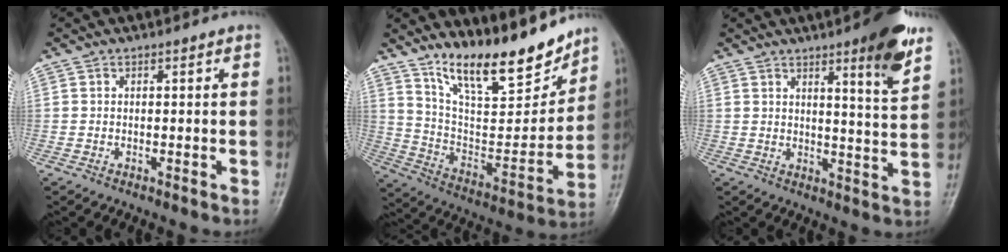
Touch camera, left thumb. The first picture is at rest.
{"total": 19.3, "force": [15.0, 5.6, 10.8], "torque": [-0.126, -0.094, 0.262]}
{"total": 9.7, "force": [5.9, 1.2, 7.6], "torque": [-0.092, -0.036, 0.077]}